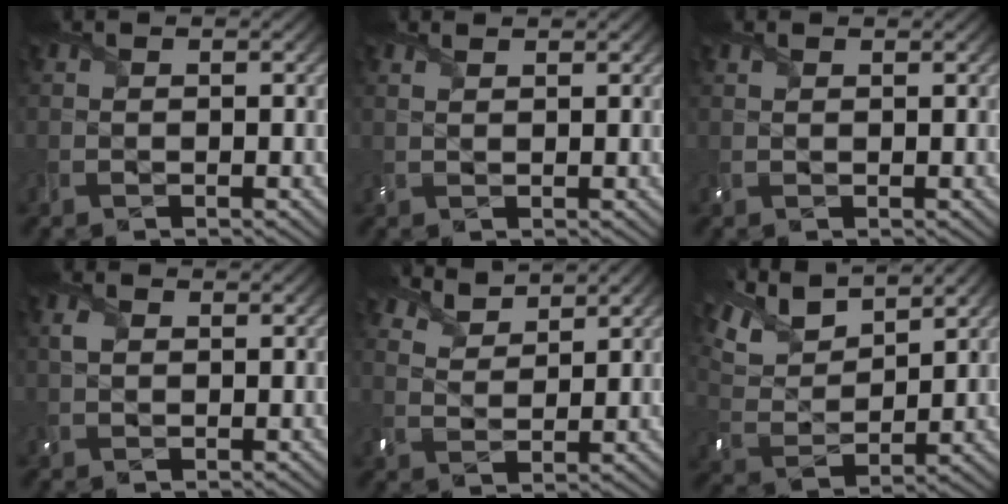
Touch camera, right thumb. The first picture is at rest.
{"total": 1.1, "force": [1.0, 0.3, 0.4], "torque": [-0.016, -0.001, 0.021]}
{"total": 0.9, "force": [0.7, 0.4, 0.3], "torque": [-0.014, 0.004, 0.015]}
{"total": 1.8, "force": [0.7, 1.2, 1.1], "torque": [-0.033, 0.005, 0.013]}
{"total": 4.7, "force": [4.1, 1.4, 1.6], "torque": [-0.047, 0.003, 0.091]}
{"total": 9.8, "force": [7.8, 3.3, 5.0], "torque": [-0.142, 0.019, 0.150]}